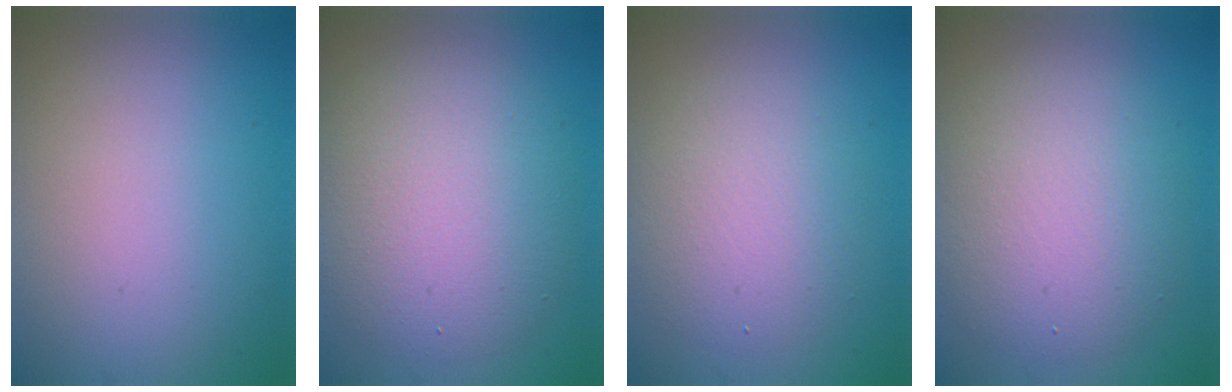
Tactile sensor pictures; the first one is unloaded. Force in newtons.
{"total": 7.1, "press": 7.1, "slide": 0.5}
{"total": 4.3, "press": 4.3, "slide": 0.2}
{"total": 6.1, "press": 6.1, "slide": 0.4}